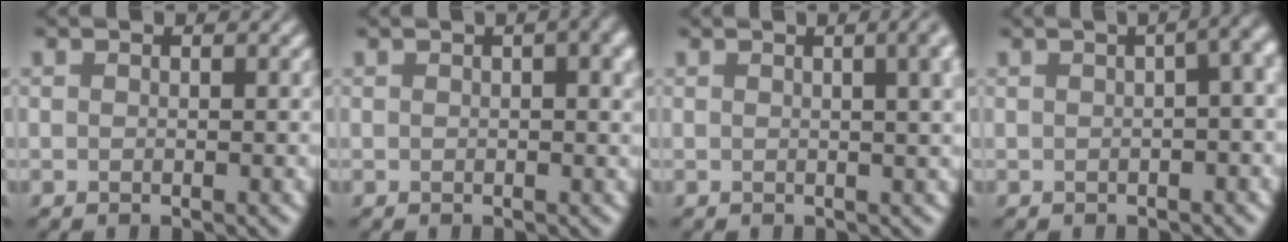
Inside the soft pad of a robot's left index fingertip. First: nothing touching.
{"total": 3.6, "force": [1.1, 1.2, 3.2], "torque": [-0.036, 0.008, 0.016]}
{"total": 6.6, "force": [2.0, 3.1, 5.5], "torque": [-0.019, 0.039, -0.001]}
{"total": 11.3, "force": [2.4, 5.8, 9.5], "torque": [-0.033, 0.057, -0.006]}